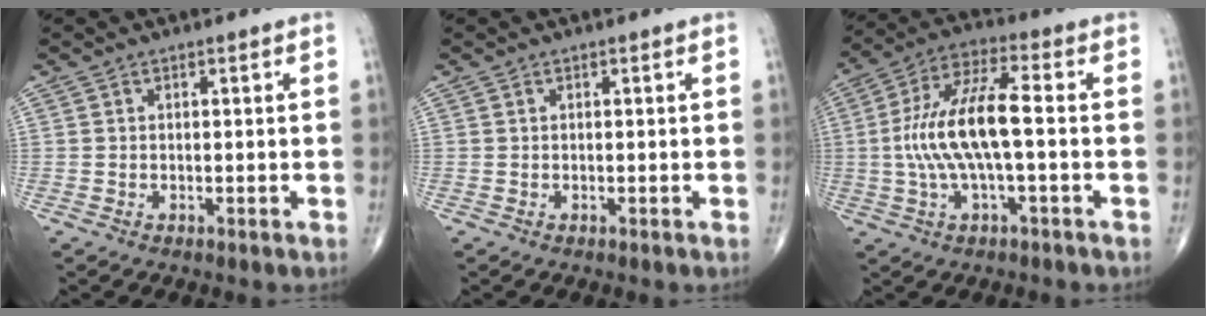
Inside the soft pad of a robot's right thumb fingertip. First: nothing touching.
{"total": 0.0}
{"total": 13.6, "force": [-0.8, 4.0, 12.9], "torque": [-0.274, 0.036, -0.016]}